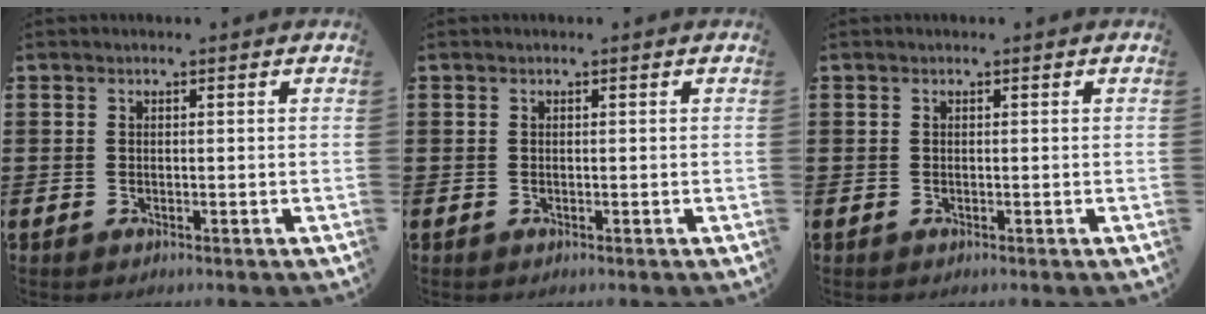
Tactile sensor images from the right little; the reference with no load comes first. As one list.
[{"total": 0.0}, {"total": 0.0}]